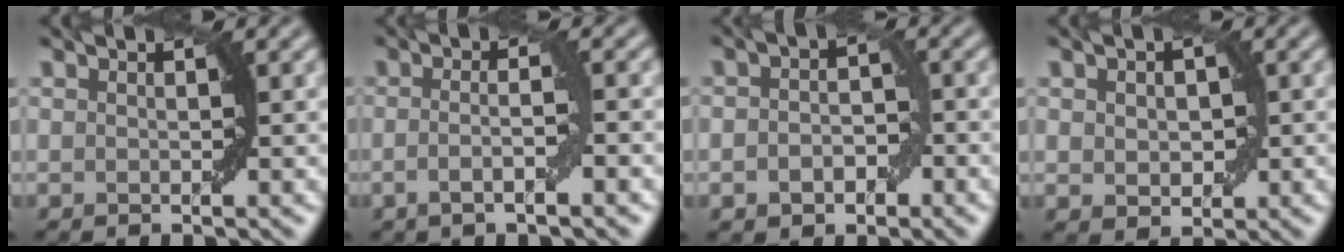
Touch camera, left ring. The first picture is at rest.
{"total": 2.9, "force": [-0.7, 0.6, 2.7], "torque": [-0.039, 0.000, -0.016]}
{"total": 3.1, "force": [-0.9, 2.1, 2.0], "torque": [-0.025, -0.001, -0.017]}
{"total": 2.5, "force": [0.1, 1.8, 1.7], "torque": [-0.026, 0.000, 0.003]}